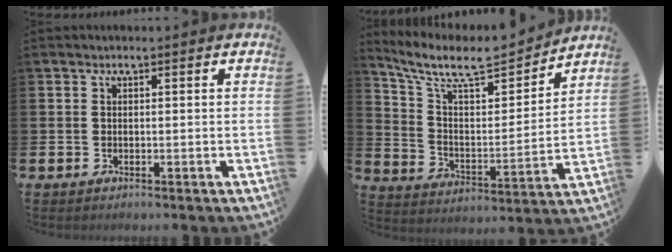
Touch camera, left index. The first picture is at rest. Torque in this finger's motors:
{"motor_torque": [0.91, -1.23, 0.48, 0.09]}